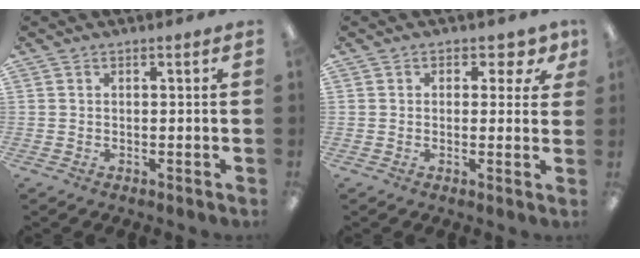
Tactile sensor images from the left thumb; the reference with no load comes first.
{"total": 3.6, "force": [1.3, 2.6, 2.1], "torque": [-0.019, 0.001, 0.018]}